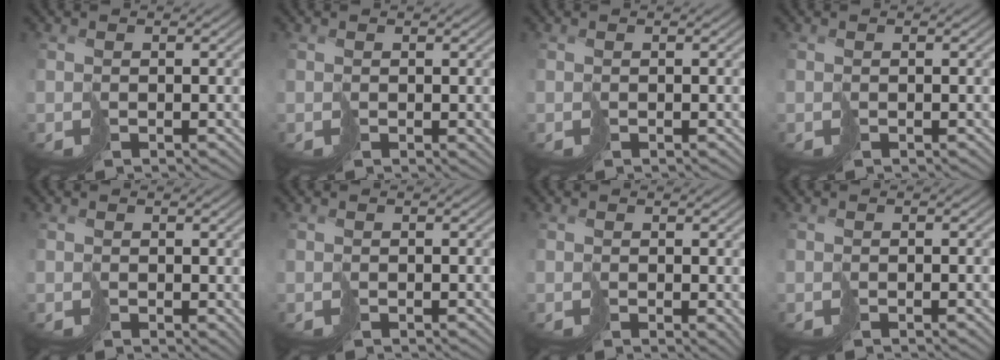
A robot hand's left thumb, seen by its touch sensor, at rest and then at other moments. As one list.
[{"total": 0.9, "force": [0.3, 0.7, 0.6], "torque": [-0.012, -0.001, 0.006]}, {"total": 0.0}, {"total": 0.0}, {"total": 0.9, "force": [0.7, 0.5, 0.4], "torque": [-0.012, -0.001, 0.014]}, {"total": 0.0}, {"total": 1.6, "force": [0.4, 0.9, 1.3], "torque": [-0.021, -0.002, 0.008]}, {"total": 0.5, "force": [-0.3, 0.0, 0.4], "torque": [-0.006, 0.003, -0.003]}]